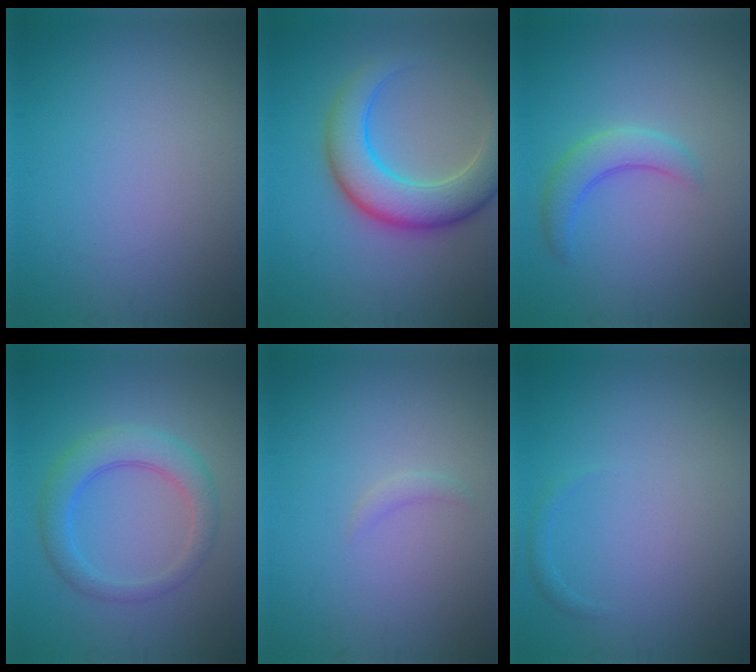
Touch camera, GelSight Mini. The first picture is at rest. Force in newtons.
{"total": 6.9, "press": 6.9, "slide": 0.2}
{"total": 2.9, "press": 2.9, "slide": 0.2}
{"total": 4.1, "press": 4.1, "slide": 0.2}
{"total": 0.8, "press": 0.7, "slide": 0.2}
{"total": 0.6, "press": 0.6, "slide": 0.0}